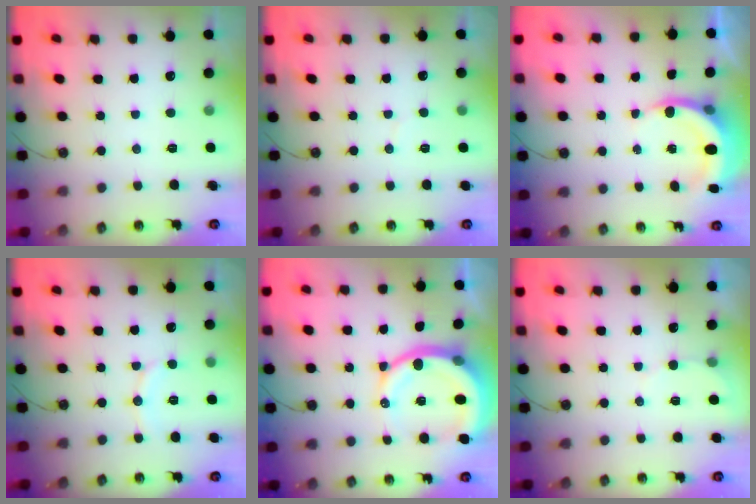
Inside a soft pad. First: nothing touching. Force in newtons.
{"total": 2.9, "press": 2.9, "slide": 0.2}
{"total": 6.4, "press": 6.1, "slide": 1.9}
{"total": 6.8, "press": 6.8, "slide": 0.5}
{"total": 15.0, "press": 14.9, "slide": 2.0}
{"total": 3.3, "press": 3.3, "slide": 0.3}